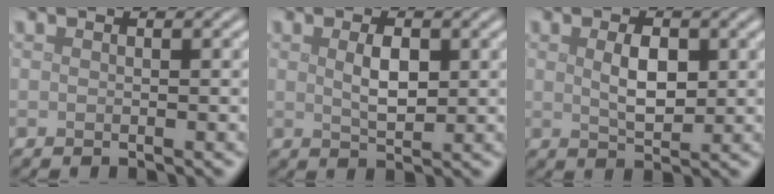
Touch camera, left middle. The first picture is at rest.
{"total": 2.7, "force": [0.6, 1.2, 2.3], "torque": [-0.048, -0.002, 0.016]}
{"total": 3.1, "force": [0.7, 1.6, 2.6], "torque": [-0.054, -0.003, 0.017]}